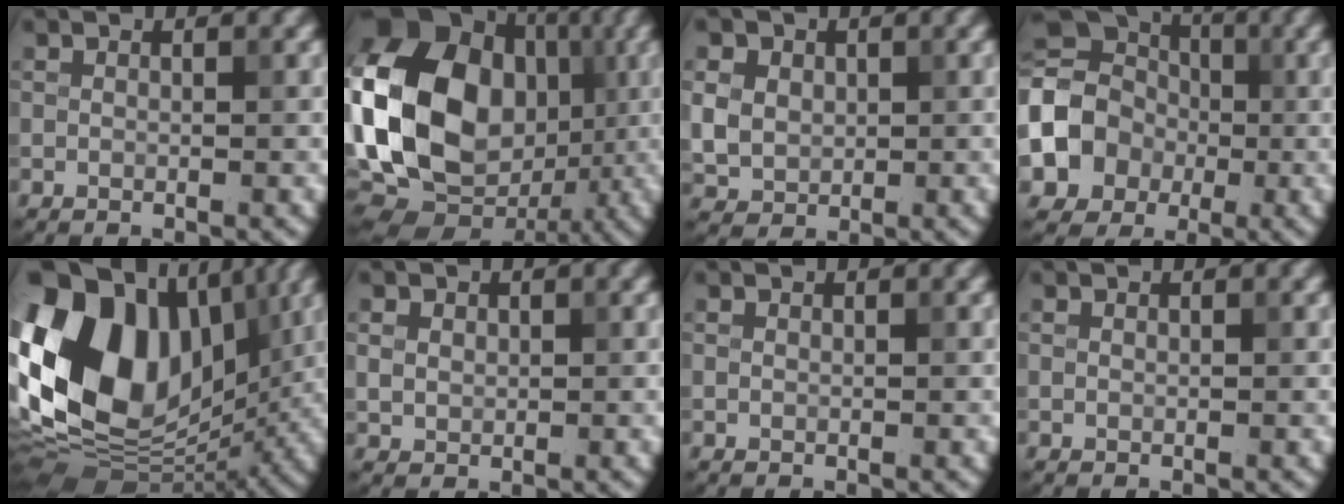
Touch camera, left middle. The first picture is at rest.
{"total": 17.4, "force": [0.1, 13.1, 11.4], "torque": [-0.237, 0.016, -0.020]}
{"total": 5.4, "force": [1.6, 4.5, 2.5], "torque": [-0.071, 0.017, 0.024]}
{"total": 10.5, "force": [-1.6, 8.9, 5.3], "torque": [-0.094, -0.013, -0.059]}
{"total": 18.5, "force": [3.4, 13.2, 12.5], "torque": [-0.277, 0.018, 0.061]}
{"total": 1.8, "force": [0.8, 1.5, 0.7], "torque": [-0.014, 0.001, 0.019]}
{"total": 0.0}
{"total": 0.0}